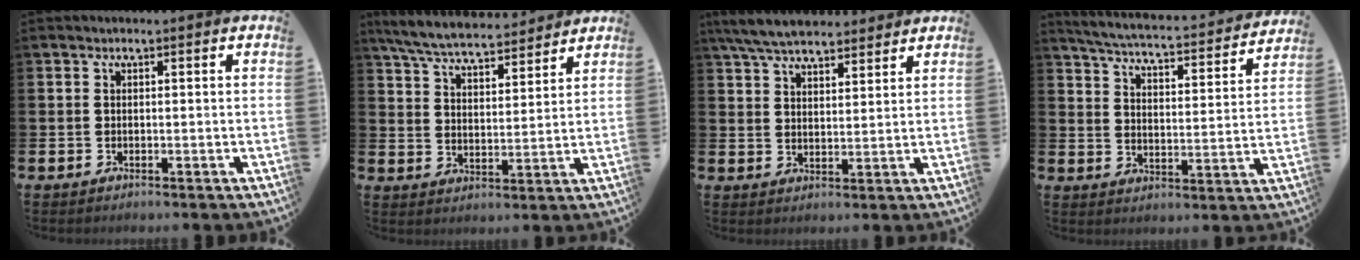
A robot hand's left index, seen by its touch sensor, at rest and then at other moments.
{"total": 6.9, "force": [6.6, 1.1, 1.8], "torque": [-0.061, -0.037, 0.116]}
{"total": 6.5, "force": [6.1, 1.5, 1.7], "torque": [-0.054, -0.019, 0.112]}
{"total": 4.8, "force": [4.6, 0.4, 1.3], "torque": [-0.050, -0.041, 0.071]}